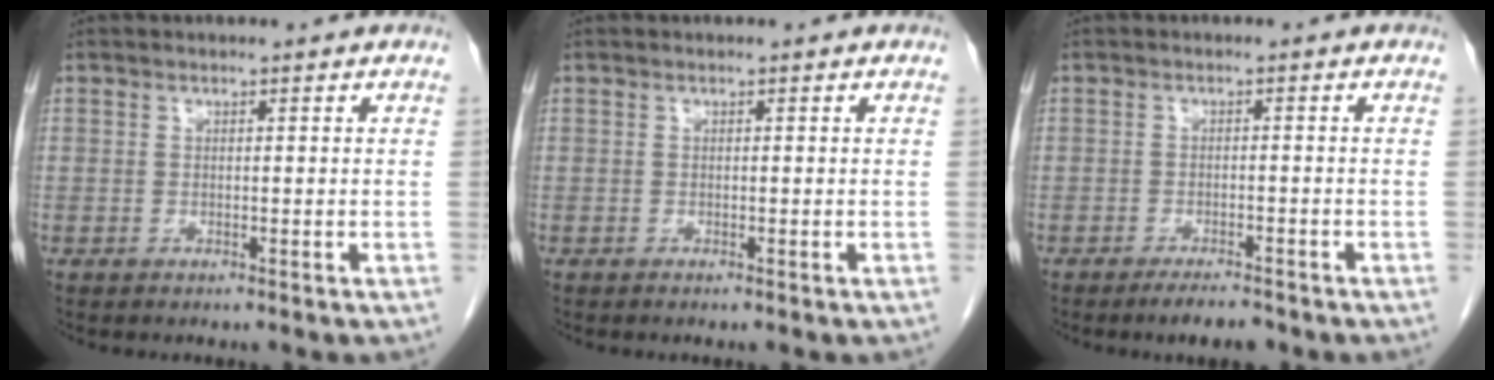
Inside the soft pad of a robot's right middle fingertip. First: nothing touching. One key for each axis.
{"total": 0.0}
{"total": 3.4, "fx": -2.8, "fy": 0.7, "fz": 1.9, "tx": -0.033, "ty": -0.005, "tz": -0.042}